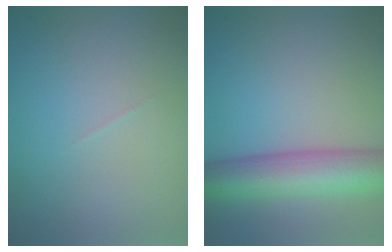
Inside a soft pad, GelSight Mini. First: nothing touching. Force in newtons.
{"total": 8.3, "press": 8.3, "slide": 0.2}